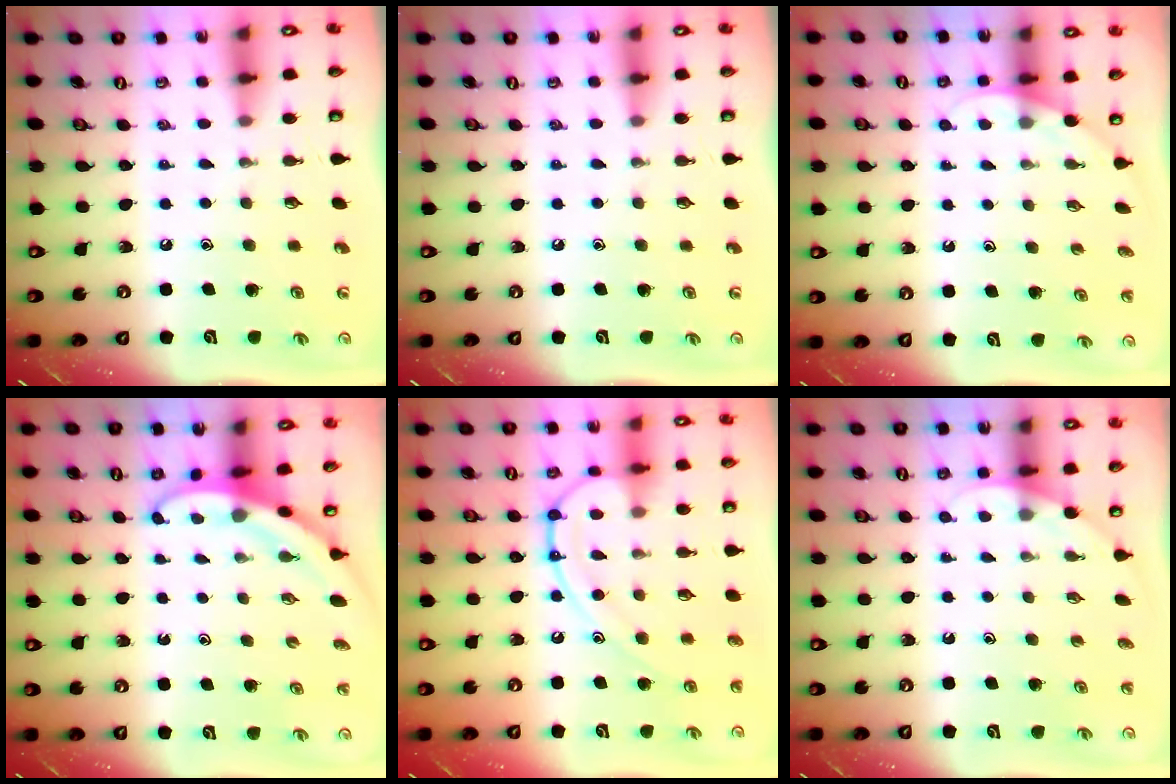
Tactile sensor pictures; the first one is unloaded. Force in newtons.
{"total": 0.0}
{"total": 2.8, "press": 2.8, "slide": 0.1}
{"total": 3.1, "press": 3.1, "slide": 0.1}
{"total": 13.2, "press": 13.1, "slide": 1.4}
{"total": 2.8, "press": 2.8, "slide": 0.1}